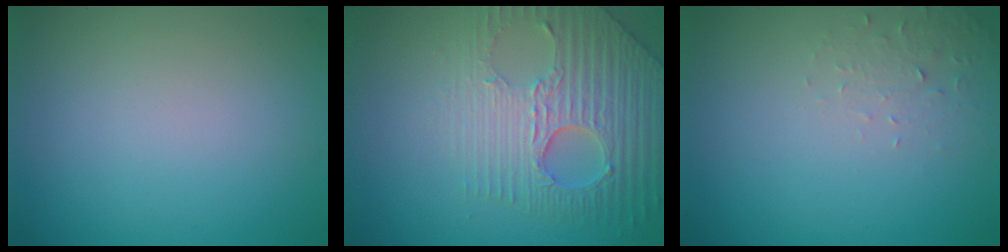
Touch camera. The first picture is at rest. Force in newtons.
{"total": 5.0, "press": 4.7, "slide": 1.8}
{"total": 1.6, "press": 1.6, "slide": 0.4}